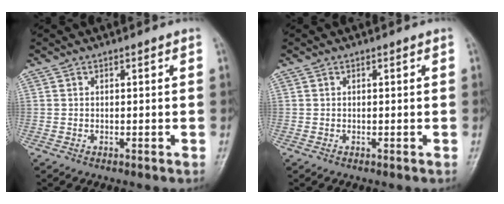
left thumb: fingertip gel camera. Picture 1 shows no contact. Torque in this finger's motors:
{"motor_torque": [-0.02, 0.00, 0.01, 0.03, 0.00]}